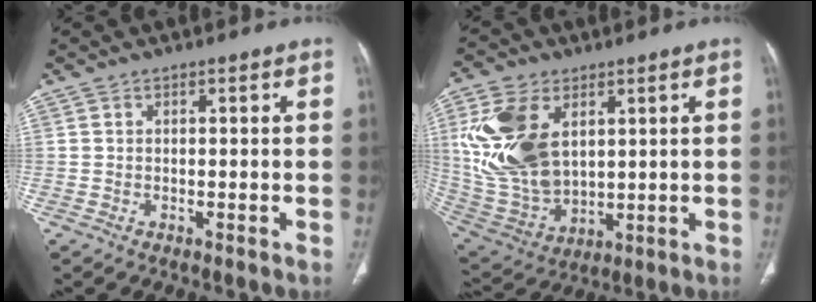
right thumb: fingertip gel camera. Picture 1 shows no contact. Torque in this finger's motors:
{"motor_torque": [0.16, 0.61, 0.86, 0.95, 0.38]}